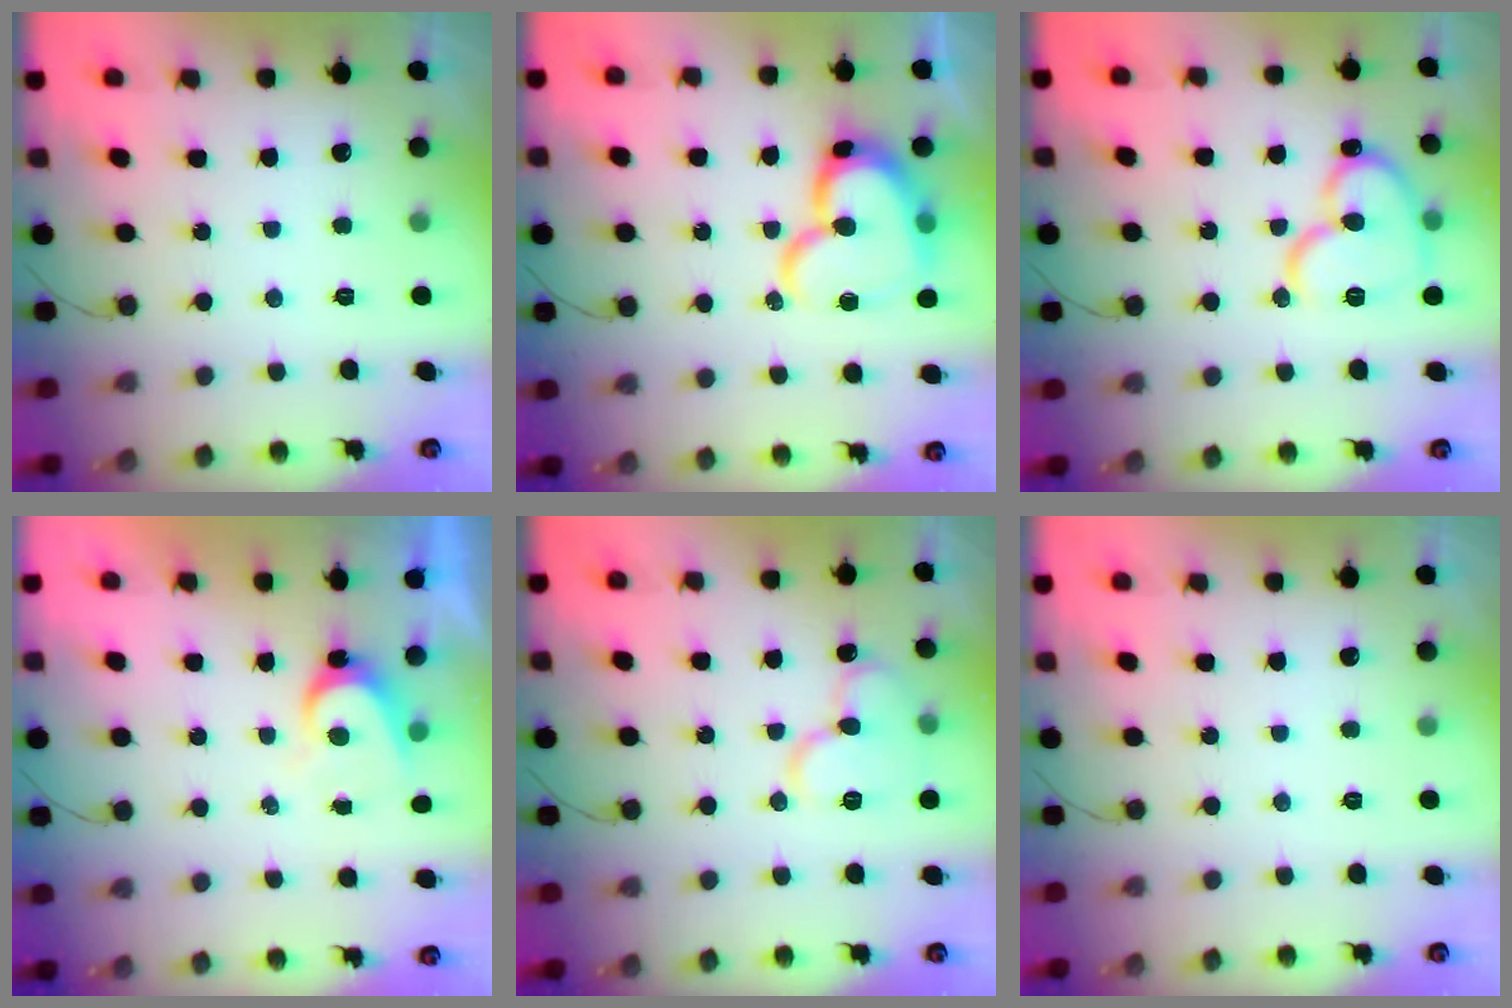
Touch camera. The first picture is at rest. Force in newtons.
{"total": 17.7, "press": 17.7, "slide": 1.7}
{"total": 14.8, "press": 14.7, "slide": 1.3}
{"total": 4.4, "press": 4.4, "slide": 0.6}
{"total": 11.6, "press": 11.5, "slide": 1.5}
{"total": 0.0}